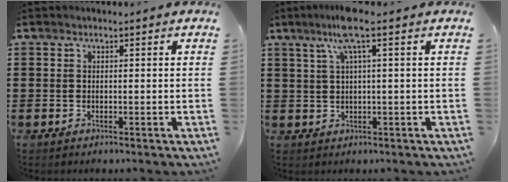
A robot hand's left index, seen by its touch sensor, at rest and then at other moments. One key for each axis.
{"total": 5.6, "fx": 2.5, "fy": 0.0, "fz": 5.0, "tx": -0.103, "ty": 0.004, "tz": 0.040}